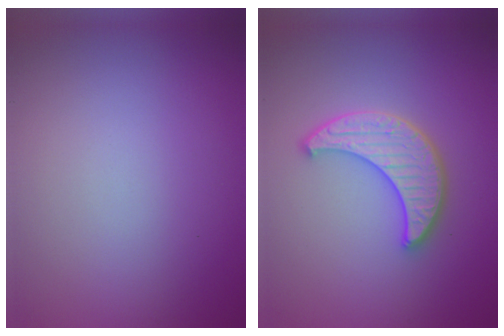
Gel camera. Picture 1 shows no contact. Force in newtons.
{"total": 4.2, "press": 3.8, "slide": 1.9}